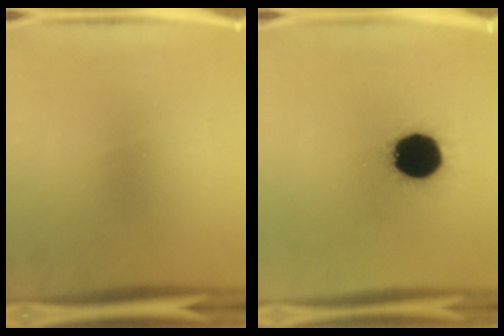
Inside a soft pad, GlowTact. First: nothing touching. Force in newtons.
{"total": 19.9}